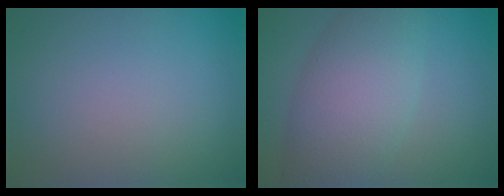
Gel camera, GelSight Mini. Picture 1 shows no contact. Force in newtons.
{"total": 7.3, "press": 7.3, "slide": 0.3}